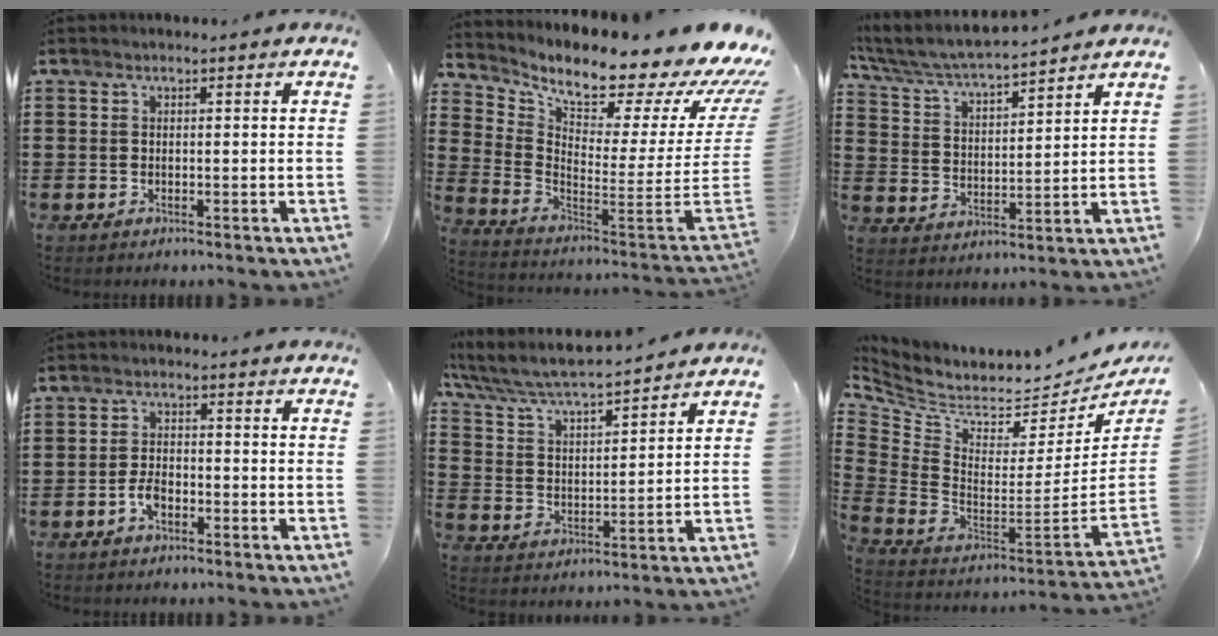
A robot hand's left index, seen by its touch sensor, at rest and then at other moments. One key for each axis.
{"total": 9.2, "fx": 7.5, "fy": 0.9, "fz": 5.2, "tx": -0.108, "ty": -0.087, "tz": 0.113}
{"total": 5.6, "fx": 5.3, "fy": 0.1, "fz": 1.9, "tx": -0.062, "ty": -0.036, "tz": 0.086}
{"total": 3.2, "fx": -1.5, "fy": 1.5, "fz": 2.3, "tx": -0.057, "ty": -0.001, "tz": -0.032}
{"total": 6.2, "fx": 5.7, "fy": 0.2, "fz": 2.3, "tx": -0.069, "ty": -0.038, "tz": 0.094}
{"total": 4.3, "fx": 3.6, "fy": 1.1, "fz": 2.0, "tx": -0.068, "ty": -0.057, "tz": 0.057}